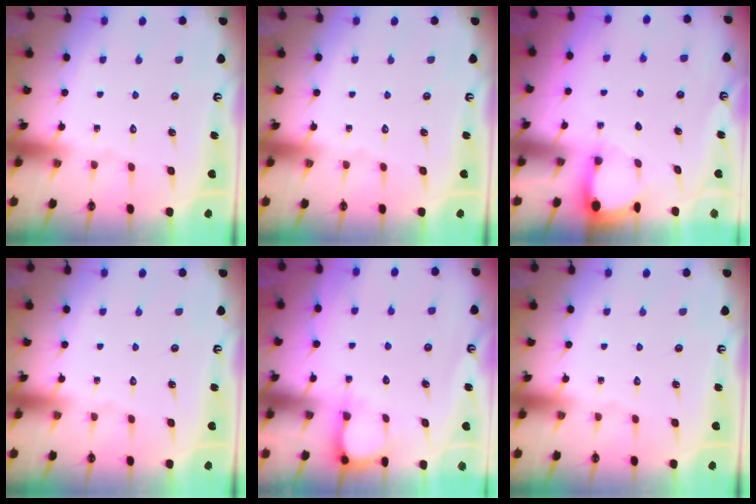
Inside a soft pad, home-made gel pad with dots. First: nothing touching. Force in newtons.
{"total": 0.0}
{"total": 2.8, "press": 2.8, "slide": 0.3}
{"total": 0.0}
{"total": 4.7, "press": 4.6, "slide": 0.4}
{"total": 0.0}